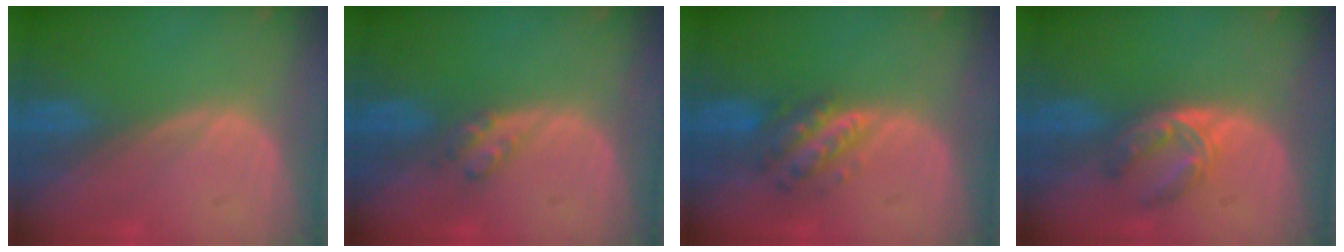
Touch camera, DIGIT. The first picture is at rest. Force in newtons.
{"total": 2.4, "press": 2.4, "slide": 0.2}
{"total": 5.8, "press": 5.3, "slide": 2.4}
{"total": 5.8, "press": 4.7, "slide": 3.4}